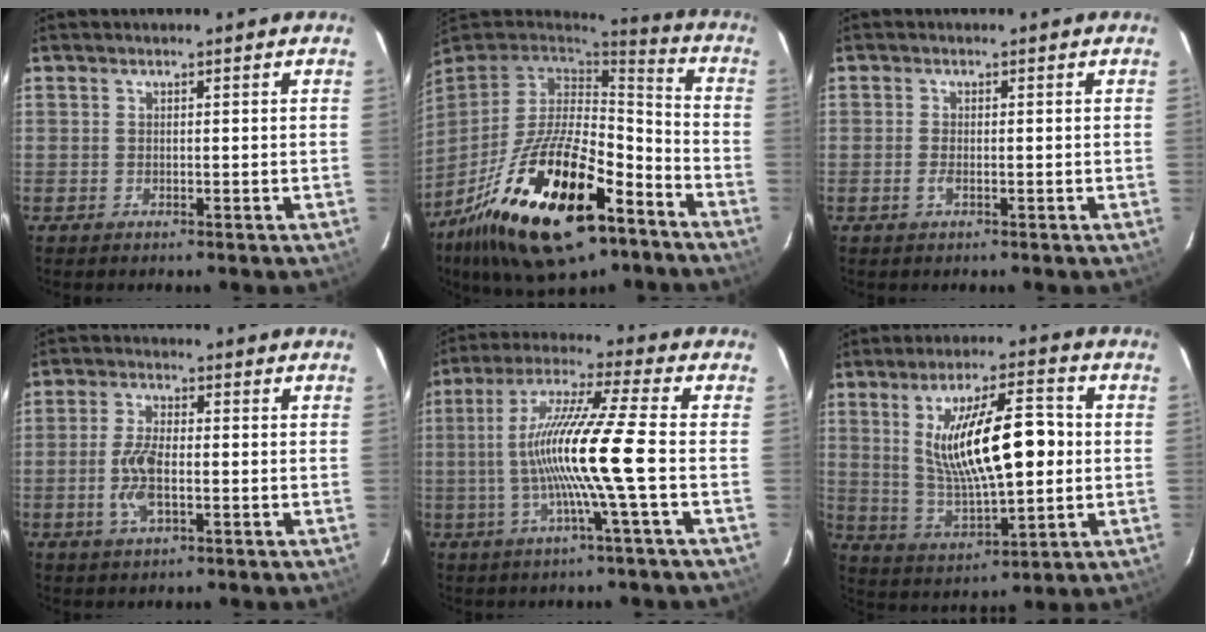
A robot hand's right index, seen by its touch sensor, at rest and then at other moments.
{"total": 28.3, "force": [-15.1, 11.7, 20.9], "torque": [-0.402, -0.028, -0.243]}
{"total": 1.4, "force": [-0.6, 0.5, 1.2], "torque": [-0.027, -0.001, -0.011]}
{"total": 6.6, "force": [-1.6, 2.6, 5.8], "torque": [-0.125, 0.000, -0.031]}
{"total": 14.2, "force": [-2.4, -1.8, 13.9], "torque": [-0.262, 0.000, -0.043]}
{"total": 16.4, "force": [1.8, 5.0, 15.6], "torque": [-0.272, 0.002, 0.049]}